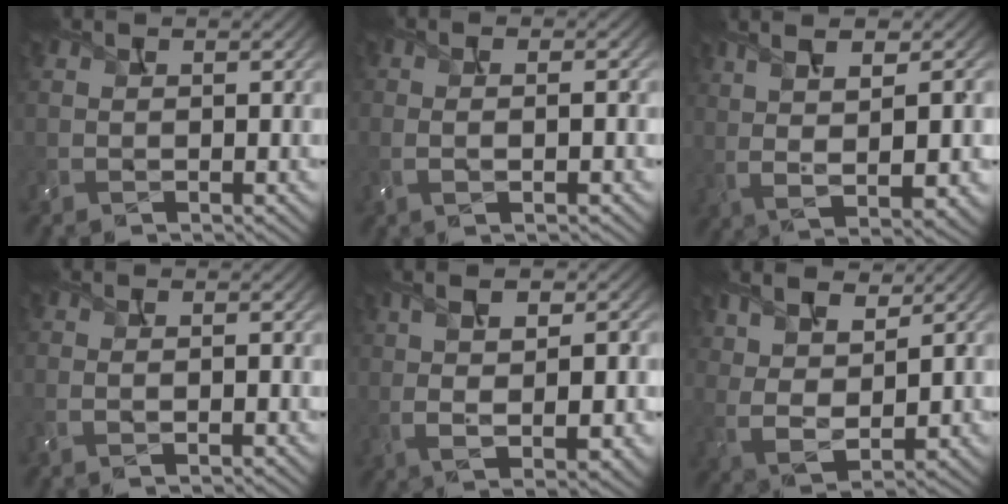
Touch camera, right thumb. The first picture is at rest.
{"total": 3.1, "force": [-0.3, 0.6, 3.0], "torque": [-0.048, 0.004, -0.014]}
{"total": 9.9, "force": [2.5, 3.0, 9.1], "torque": [-0.168, 0.007, 0.046]}
{"total": 2.0, "force": [-0.5, 0.6, 1.8], "torque": [-0.015, 0.003, -0.014]}
{"total": 10.0, "force": [1.2, 4.1, 9.1], "torque": [-0.149, 0.011, 0.021]}
{"total": 7.7, "force": [3.5, 3.5, 5.9], "torque": [-0.120, 0.004, 0.064]}